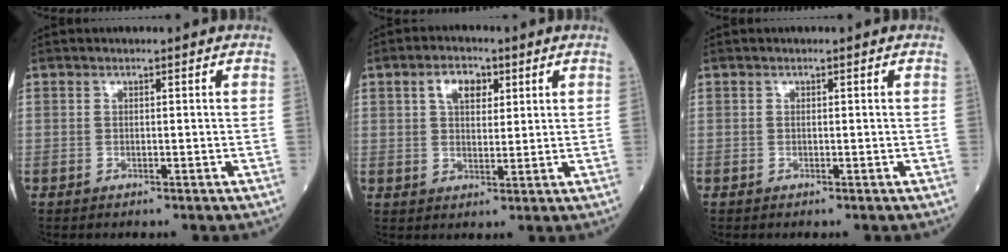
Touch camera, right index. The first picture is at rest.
{"total": 5.2, "force": [2.3, 2.9, 3.6], "torque": [-0.069, 0.011, 0.040]}
{"total": 0.0}